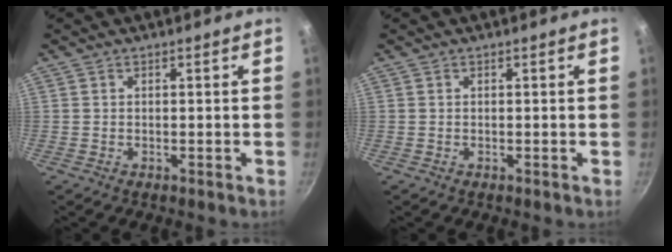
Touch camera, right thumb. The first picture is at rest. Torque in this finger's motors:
{"motor_torque": [-0.10, 0.08, 0.00, 0.00, 0.00]}